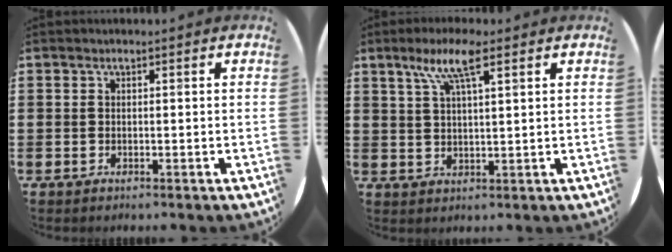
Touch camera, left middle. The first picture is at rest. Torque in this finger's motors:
{"motor_torque": [1.29, -0.85, 0.21, 0.16]}